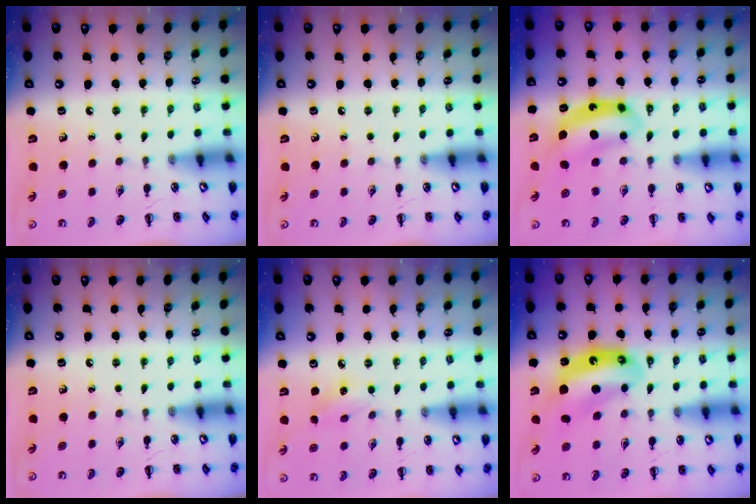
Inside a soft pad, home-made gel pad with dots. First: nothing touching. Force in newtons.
{"total": 0.0}
{"total": 7.6, "press": 7.5, "slide": 1.3}
{"total": 0.0}
{"total": 5.2, "press": 5.1, "slide": 1.3}
{"total": 10.6, "press": 10.3, "slide": 2.5}